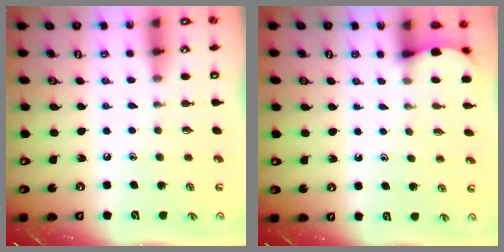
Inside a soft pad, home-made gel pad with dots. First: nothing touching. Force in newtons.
{"total": 2.6, "press": 2.6, "slide": 0.3}